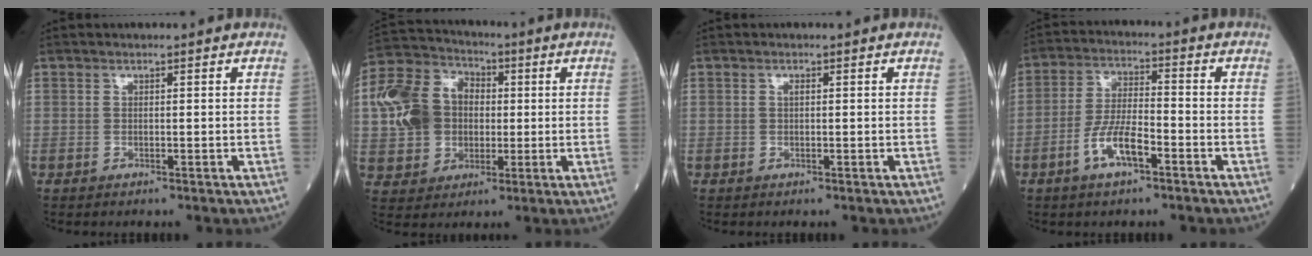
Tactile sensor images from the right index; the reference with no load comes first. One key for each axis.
{"total": 12.5, "fx": 0.8, "fy": 10.4, "fz": 6.9, "tx": -0.176, "ty": 0.043, "tz": 0.020}
{"total": 0.6, "fx": 0.2, "fy": 0.2, "fz": 0.5, "tx": -0.011, "ty": 0.001, "tz": 0.003}
{"total": 7.1, "fx": -3.5, "fy": 2.0, "fz": 5.8, "tx": -0.114, "ty": 0.003, "tz": -0.067}